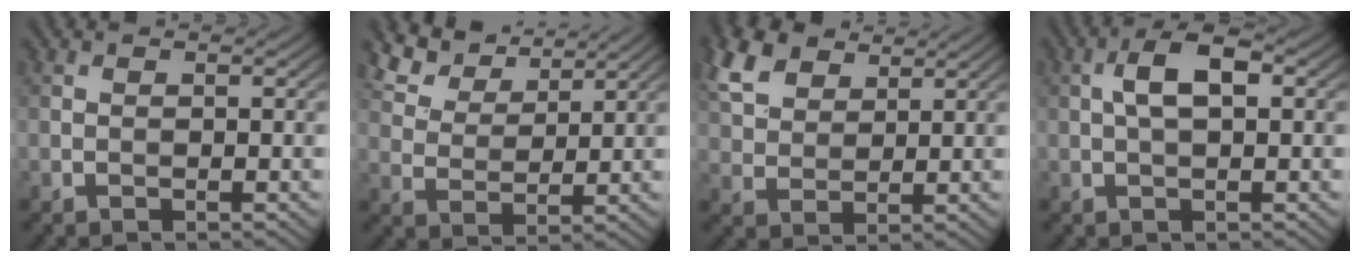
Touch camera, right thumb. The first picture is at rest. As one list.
[{"total": 6.9, "force": [5.5, 2.8, 3.0], "torque": [-0.080, 0.006, 0.115]}, {"total": 7.7, "force": [4.7, 4.4, 4.2], "torque": [-0.119, 0.016, 0.099]}, {"total": 4.6, "force": [0.8, 1.9, 4.1], "torque": [-0.082, 0.011, 0.011]}]